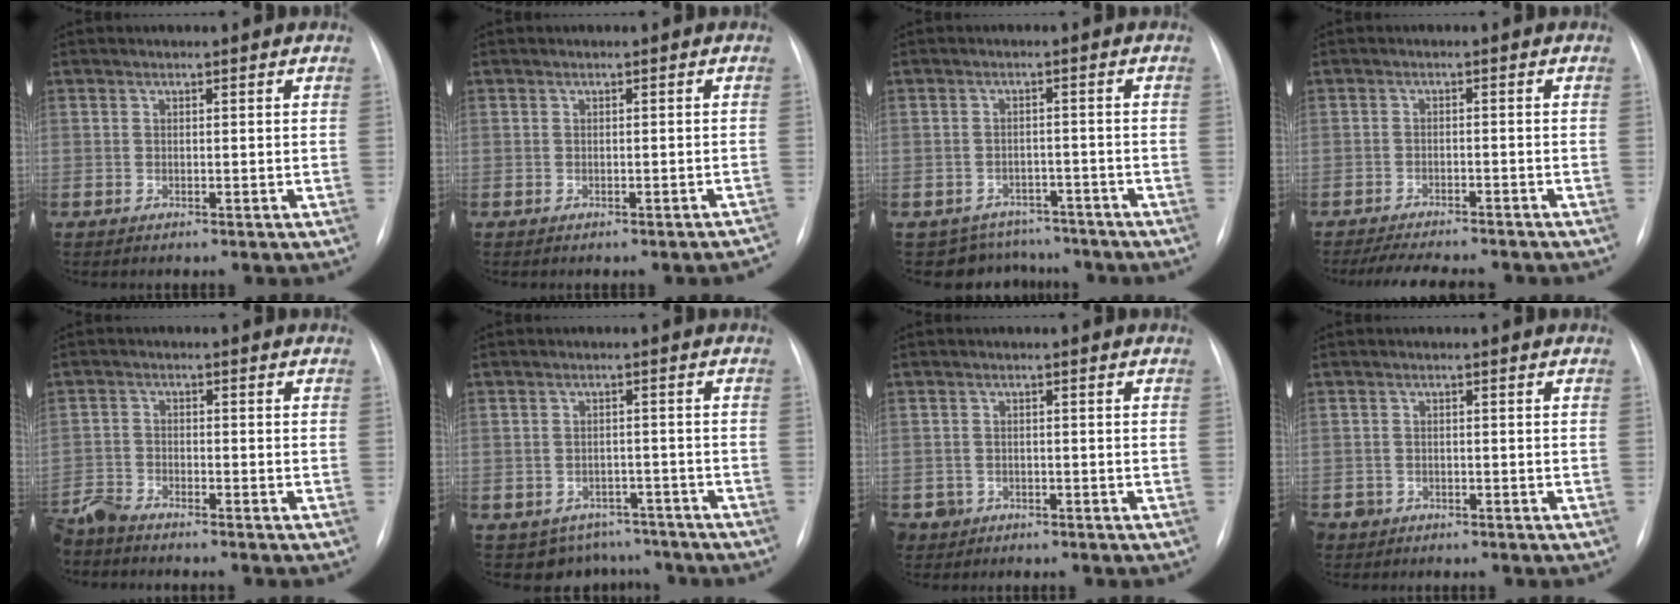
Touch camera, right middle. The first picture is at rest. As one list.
[{"total": 3.2, "force": [-3.1, 0.5, 0.8], "torque": [0.003, -0.003, -0.030]}, {"total": 6.8, "force": [-5.9, 3.3, -0.7], "torque": [0.016, 0.025, -0.073]}, {"total": 10.1, "force": [-9.1, 1.8, 4.0], "torque": [-0.060, -0.005, -0.126]}, {"total": 5.7, "force": [-5.4, 0.5, 1.6], "torque": [-0.028, -0.018, -0.102]}, {"total": 6.2, "force": [-5.1, 3.6, -0.5], "torque": [0.021, 0.025, -0.062]}, {"total": 3.5, "force": [-2.1, 2.8, -0.1], "torque": [0.001, 0.006, -0.036]}, {"total": 2.8, "force": [-1.9, 2.1, 0.0], "torque": [-0.004, 0.005, -0.035]}]